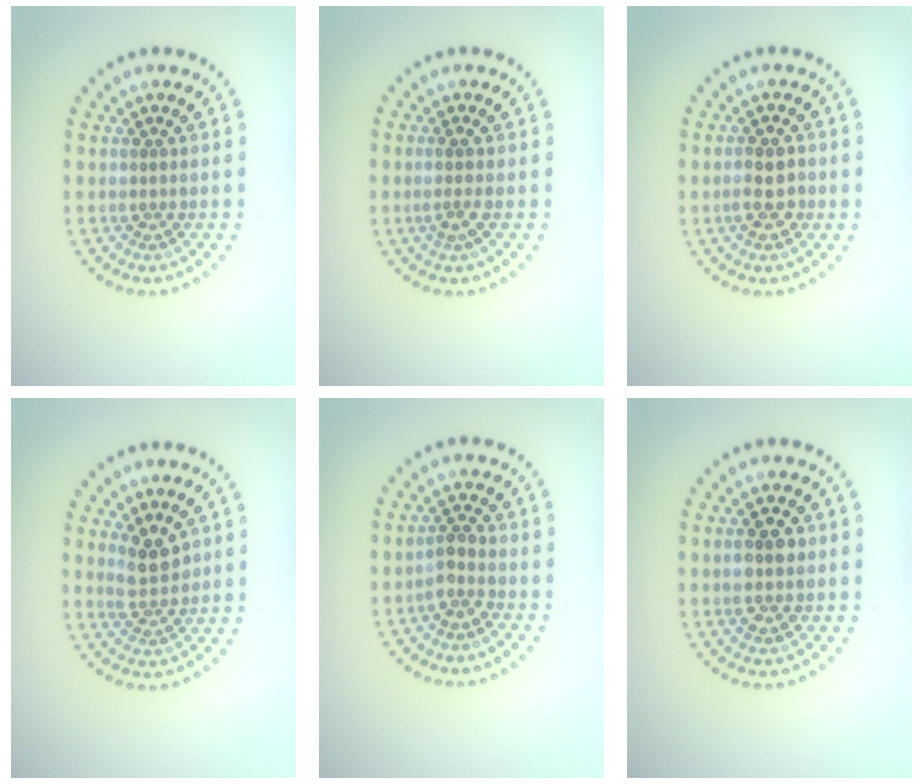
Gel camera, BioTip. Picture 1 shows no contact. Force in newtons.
{"total": 1.3, "press": 1.0, "slide": 0.8}
{"total": 2.5, "press": 2.4, "slide": 0.5}
{"total": 2.5, "press": 2.3, "slide": 1.0}
{"total": 2.0, "press": 1.7, "slide": 1.1}
{"total": 3.7, "press": 3.7, "slide": 0.1}